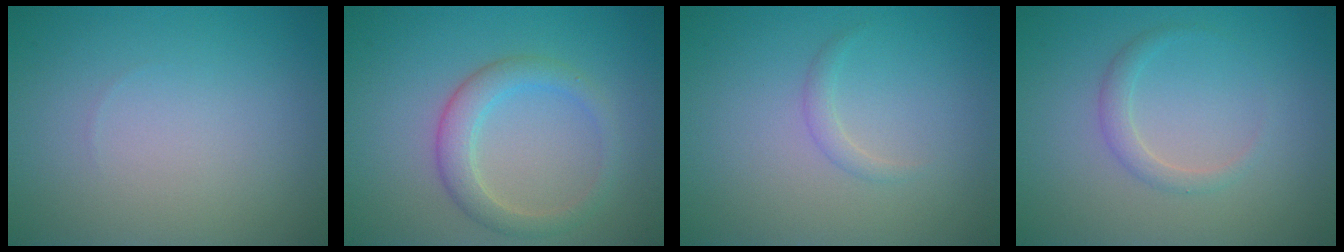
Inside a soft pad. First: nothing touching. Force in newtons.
{"total": 3.0, "press": 3.0, "slide": 0.1}
{"total": 0.9, "press": 0.9, "slide": 0.1}
{"total": 1.5, "press": 1.5, "slide": 0.1}